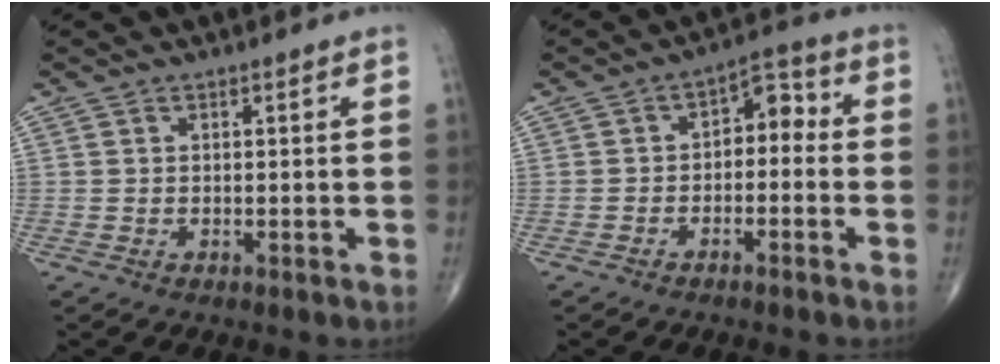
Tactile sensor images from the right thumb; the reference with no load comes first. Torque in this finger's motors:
{"motor_torque": [1.54, 0.73, -0.03, -0.63, 0.00]}